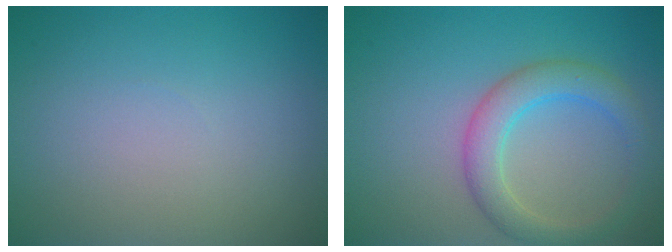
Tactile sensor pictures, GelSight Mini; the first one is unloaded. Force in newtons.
{"total": 3.9, "press": 3.9, "slide": 0.2}